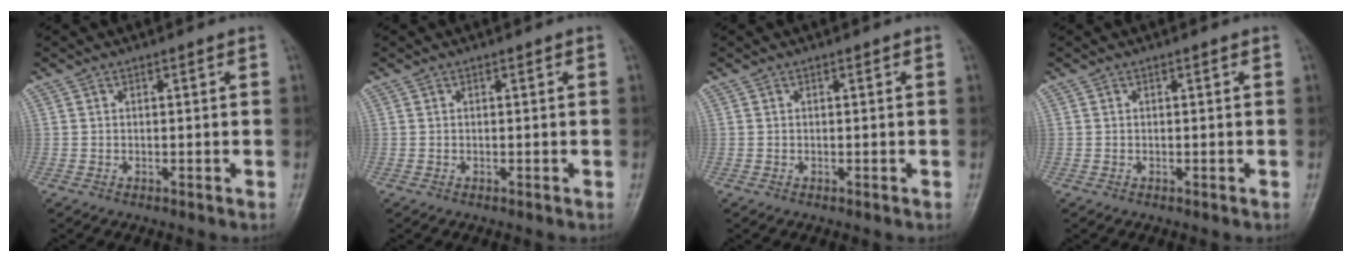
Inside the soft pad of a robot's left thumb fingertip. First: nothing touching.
{"total": 0.0}
{"total": 0.0}
{"total": 0.0}